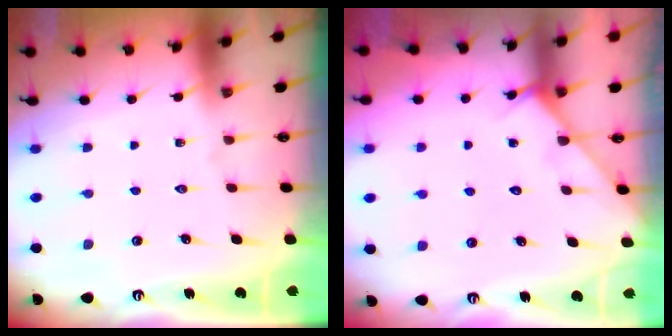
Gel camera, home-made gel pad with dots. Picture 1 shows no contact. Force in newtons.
{"total": 3.7, "press": 3.7, "slide": 0.5}